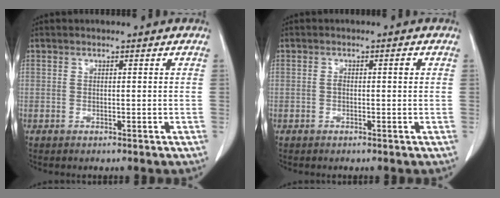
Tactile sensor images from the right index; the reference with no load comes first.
{"total": 1.3, "force": [0.1, 0.5, 1.2], "torque": [-0.016, 0.004, 0.003]}